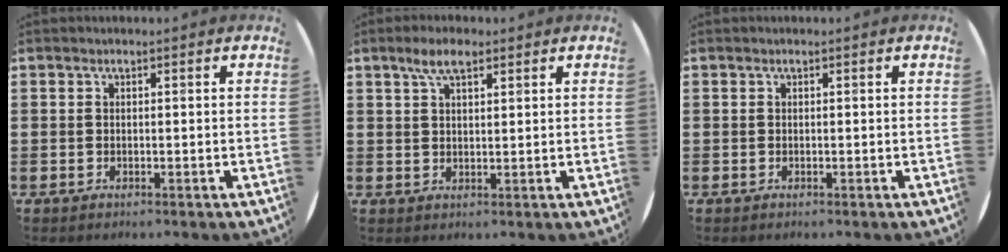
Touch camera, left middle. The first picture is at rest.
{"total": 4.3, "force": [2.9, 1.5, 2.9], "torque": [-0.054, 0.004, 0.049]}
{"total": 0.0}